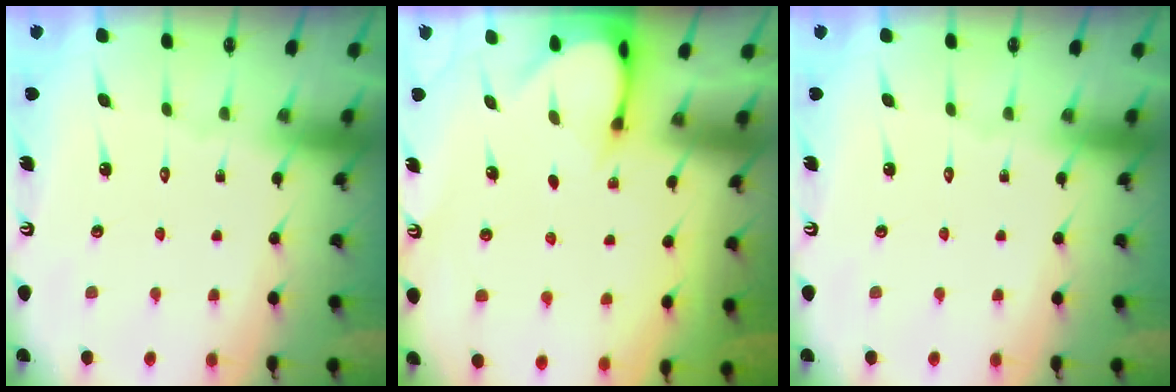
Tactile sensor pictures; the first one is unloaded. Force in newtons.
{"total": 3.2, "press": 3.2, "slide": 0.2}
{"total": 0.0}